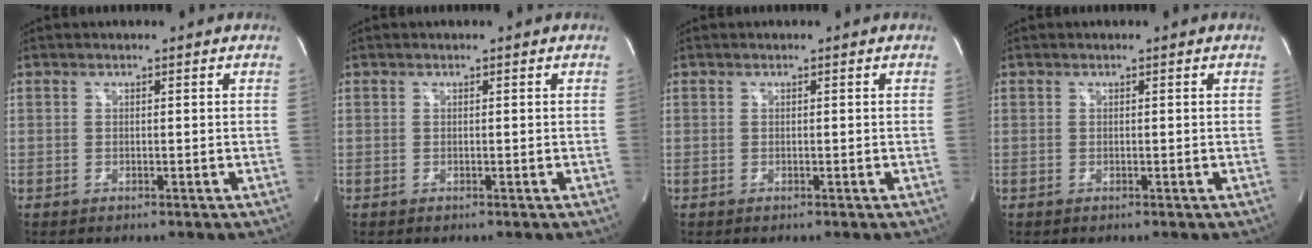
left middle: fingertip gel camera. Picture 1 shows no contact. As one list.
[{"total": 0.0}, {"total": 0.0}, {"total": 0.0}]